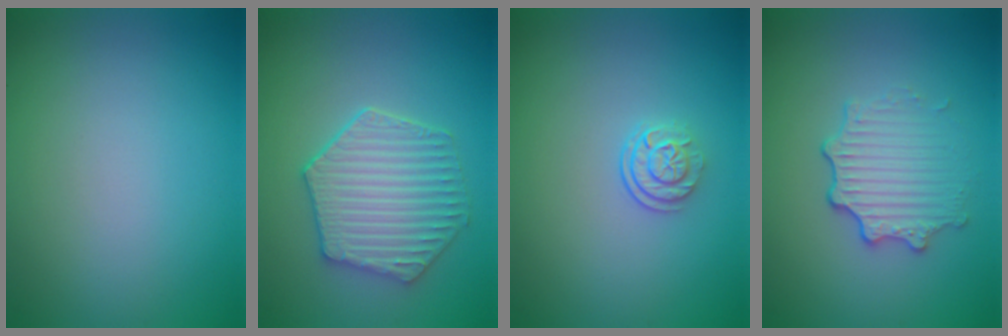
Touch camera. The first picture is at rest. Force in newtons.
{"total": 5.2, "press": 4.4, "slide": 2.7}
{"total": 2.3, "press": 1.7, "slide": 1.5}
{"total": 3.4, "press": 2.7, "slide": 2.1}